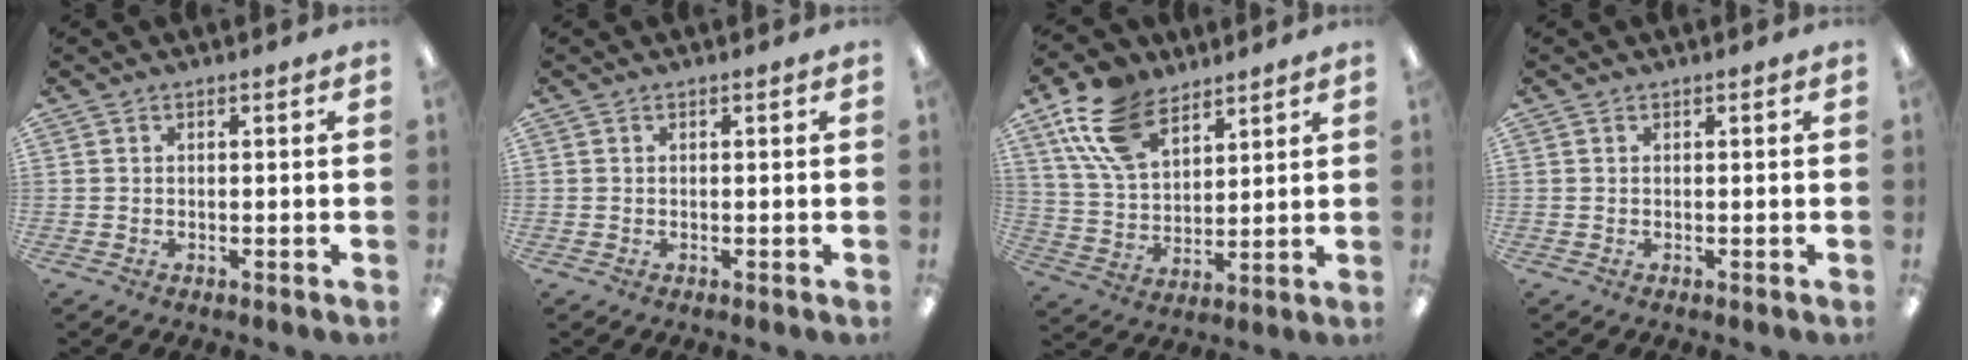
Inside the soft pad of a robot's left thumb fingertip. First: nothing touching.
{"total": 0.0}
{"total": 15.7, "force": [9.6, 8.8, 8.7], "torque": [-0.190, -0.022, 0.185]}
{"total": 0.0}